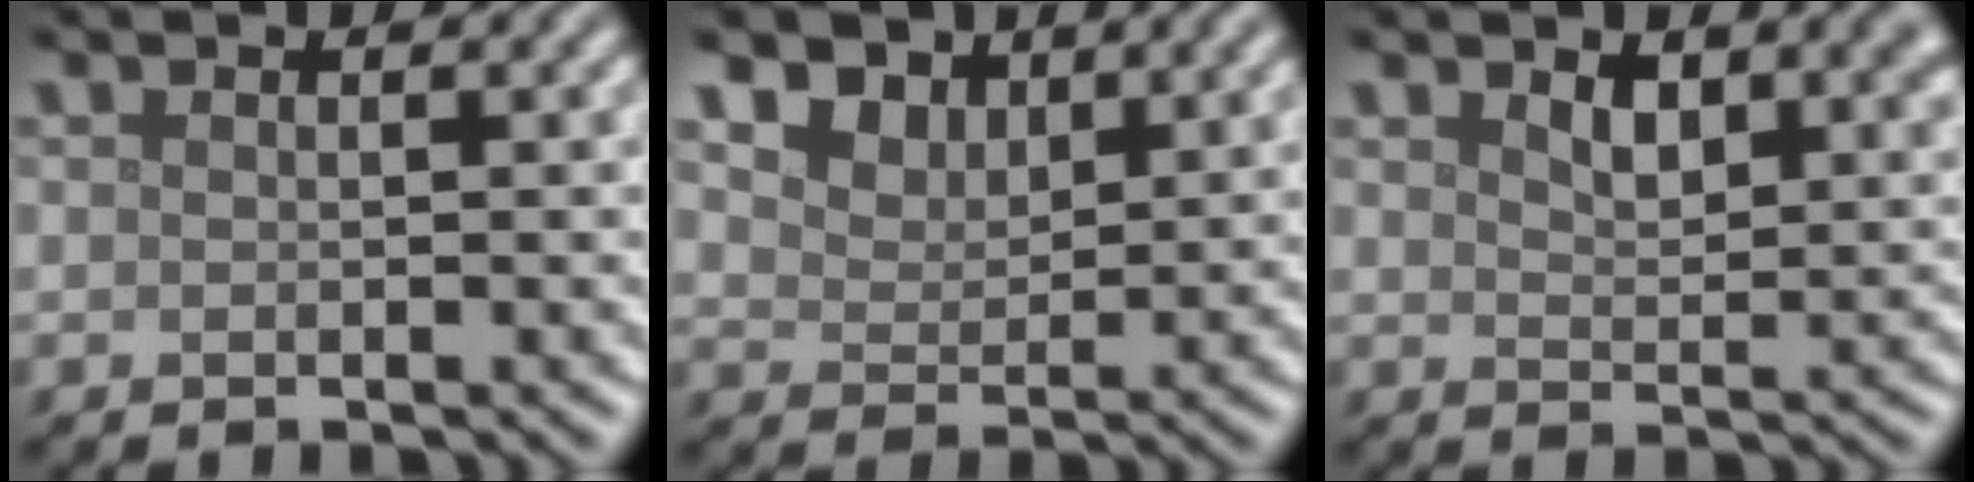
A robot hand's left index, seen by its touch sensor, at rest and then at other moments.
{"total": 5.3, "force": [3.9, 3.1, 2.0], "torque": [-0.066, -0.011, 0.069]}
{"total": 3.7, "force": [2.2, 1.7, 2.4], "torque": [-0.042, -0.003, 0.037]}